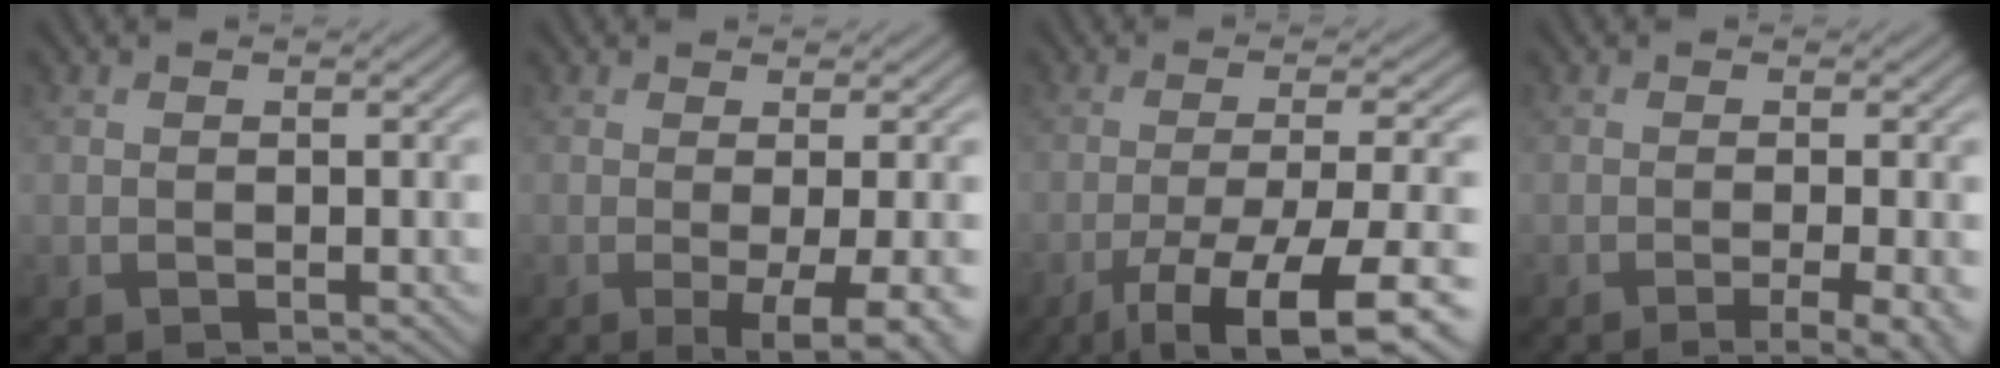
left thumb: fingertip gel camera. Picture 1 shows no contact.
{"total": 6.0, "force": [-1.3, 1.4, 5.7], "torque": [-0.082, -0.004, -0.012]}
{"total": 11.9, "force": [-6.4, 2.9, 9.6], "torque": [-0.165, -0.008, -0.090]}
{"total": 4.9, "force": [-2.0, 1.0, 4.4], "torque": [-0.059, 0.003, -0.031]}